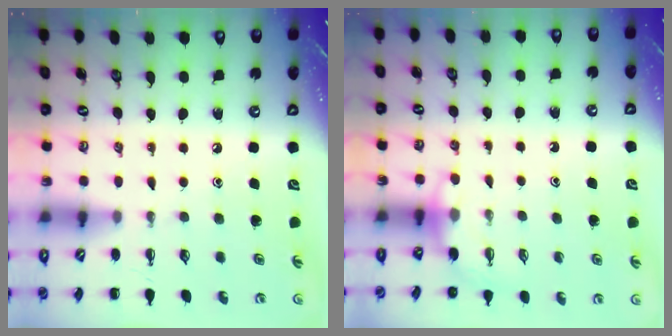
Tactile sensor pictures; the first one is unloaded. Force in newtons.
{"total": 3.2, "press": 3.1, "slide": 0.8}